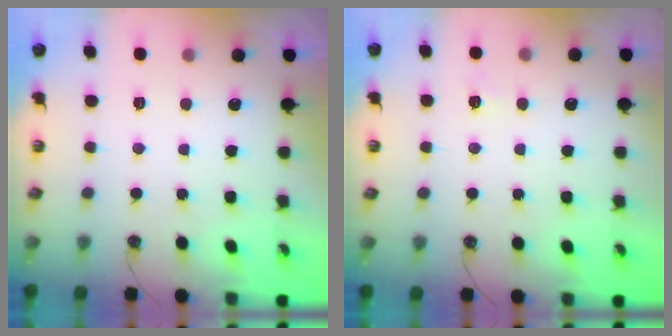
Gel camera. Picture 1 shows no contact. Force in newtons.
{"total": 3.1, "press": 3.1, "slide": 0.4}